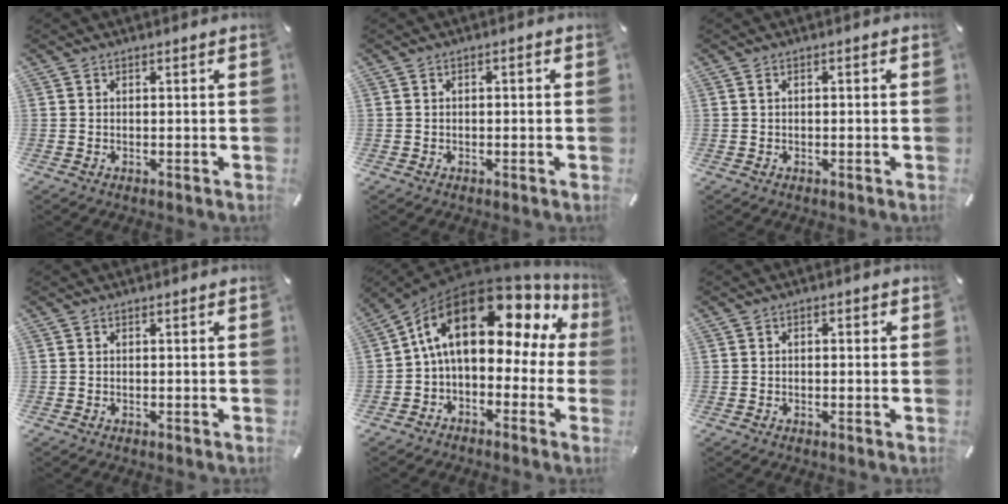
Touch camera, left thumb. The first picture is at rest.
{"total": 1.1, "force": [-0.3, 0.6, 0.9], "torque": [-0.016, 0.004, -0.007]}
{"total": 0.8, "force": [-0.1, 0.4, 0.7], "torque": [-0.014, 0.001, -0.002]}
{"total": 0.0}
{"total": 18.1, "force": [6.9, 10.1, 13.4], "torque": [-0.223, -0.046, 0.113]}
{"total": 1.2, "force": [-0.1, 0.7, 0.9], "torque": [-0.018, 0.004, -0.004]}